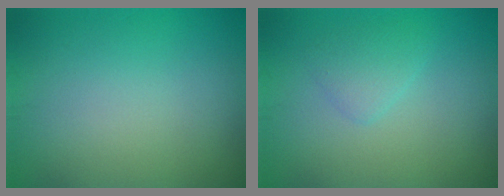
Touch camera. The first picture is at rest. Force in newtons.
{"total": 1.7, "press": 1.7, "slide": 0.1}